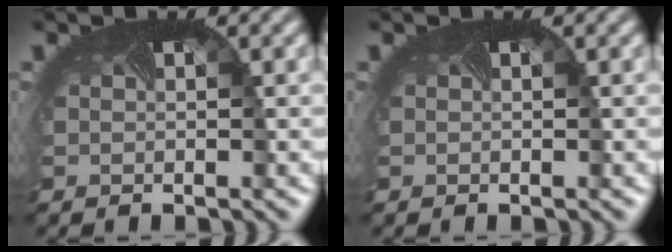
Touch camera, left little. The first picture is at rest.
{"total": 0.0}